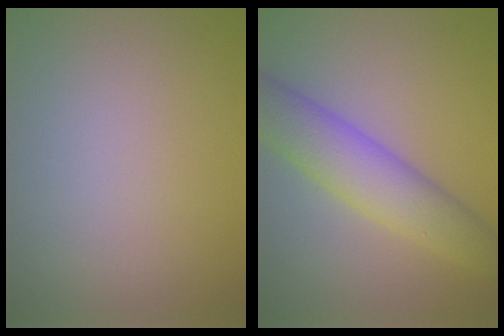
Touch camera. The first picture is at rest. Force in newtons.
{"total": 6.1, "press": 6.1, "slide": 0.1}